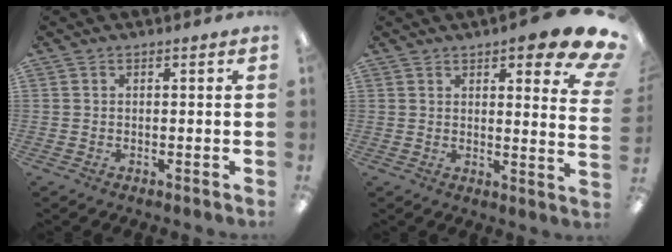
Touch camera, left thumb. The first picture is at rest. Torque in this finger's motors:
{"motor_torque": [0.50, 0.48, 1.43, -1.34, 0.17]}